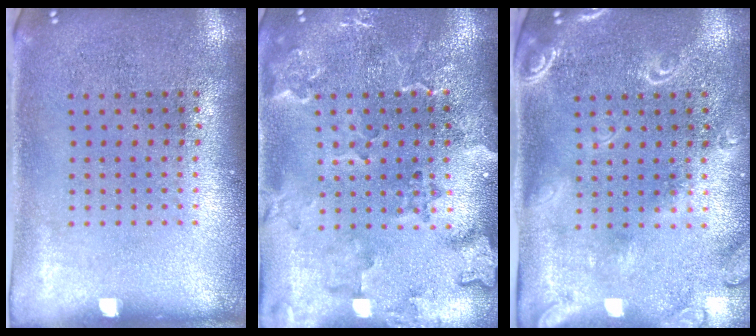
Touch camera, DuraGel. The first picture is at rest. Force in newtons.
{"total": 2.3, "press": 2.1, "slide": 0.8}
{"total": 2.1, "press": 1.9, "slide": 1.0}